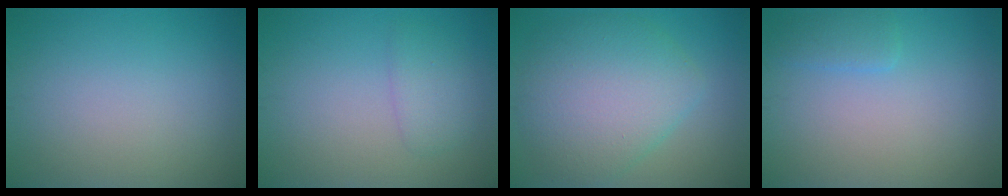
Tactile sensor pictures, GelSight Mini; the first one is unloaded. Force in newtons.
{"total": 1.9, "press": 1.9, "slide": 0.1}
{"total": 7.5, "press": 7.5, "slide": 0.3}
{"total": 1.6, "press": 1.5, "slide": 0.2}